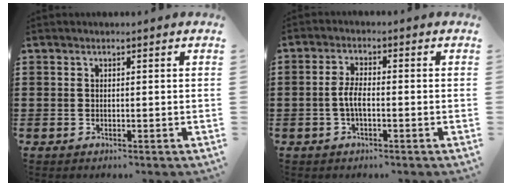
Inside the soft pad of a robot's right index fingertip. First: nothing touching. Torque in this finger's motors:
{"motor_torque": [1.01, 1.13, 0.27, 0.11]}